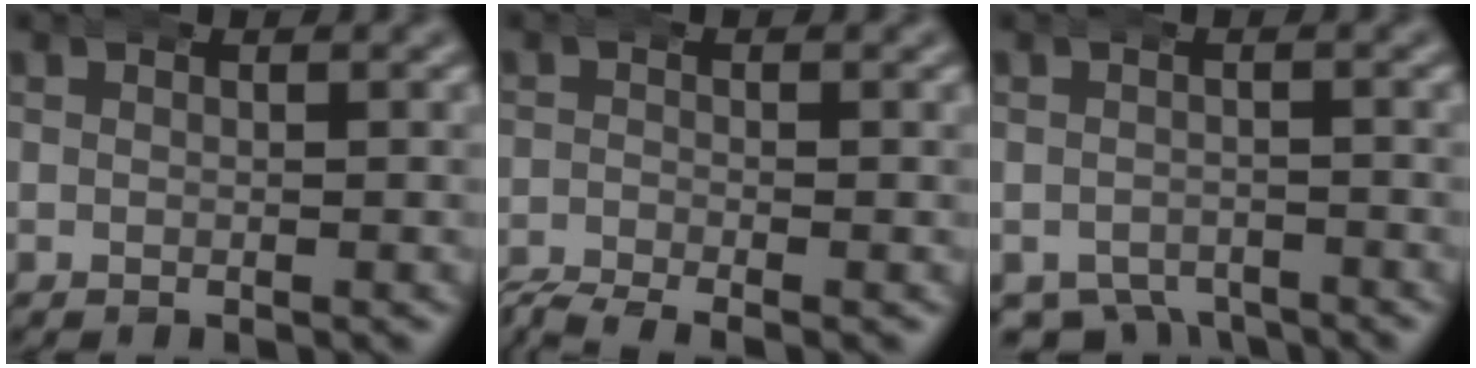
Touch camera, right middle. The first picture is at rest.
{"total": 4.6, "force": [-4.1, 1.5, 1.5], "torque": [-0.020, -0.012, -0.064]}
{"total": 5.4, "force": [-4.5, 2.6, 1.4], "torque": [-0.019, -0.025, -0.062]}